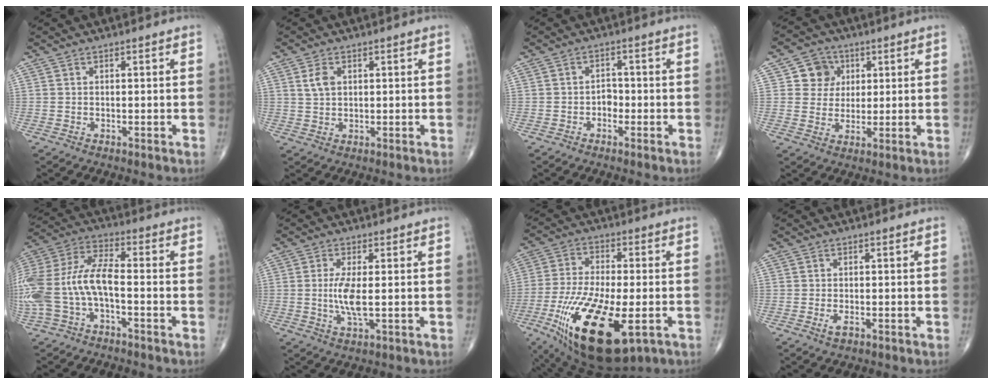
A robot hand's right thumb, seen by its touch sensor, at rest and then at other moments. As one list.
[{"total": 3.2, "force": [1.1, 2.1, 2.2], "torque": [-0.038, -0.002, 0.023]}, {"total": 2.2, "force": [-0.9, 1.7, 1.2], "torque": [-0.002, 0.010, -0.021]}, {"total": 6.5, "force": [2.1, 6.0, 1.6], "torque": [0.009, 0.000, 0.031]}, {"total": 17.4, "force": [-3.7, 8.5, 14.7], "torque": [-0.333, 0.047, -0.069]}, {"total": 5.3, "force": [-0.1, 1.2, 5.2], "torque": [-0.122, -0.012, -0.004]}, {"total": 22.1, "force": [-7.9, 8.6, 18.7], "torque": [-0.386, -0.019, -0.125]}, {"total": 1.9, "force": [-0.8, 0.9, 1.5], "torque": [-0.030, -0.001, -0.014]}]